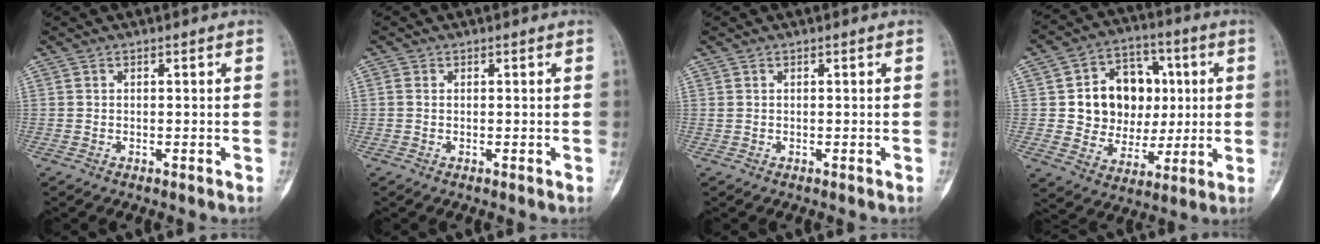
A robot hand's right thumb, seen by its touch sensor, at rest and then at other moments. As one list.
[{"total": 0.7, "force": [0.1, 0.6, 0.5], "torque": [-0.013, -0.001, 0.001]}, {"total": 0.0}, {"total": 15.8, "force": [2.0, 13.0, 8.7], "torque": [-0.073, 0.013, 0.043]}]